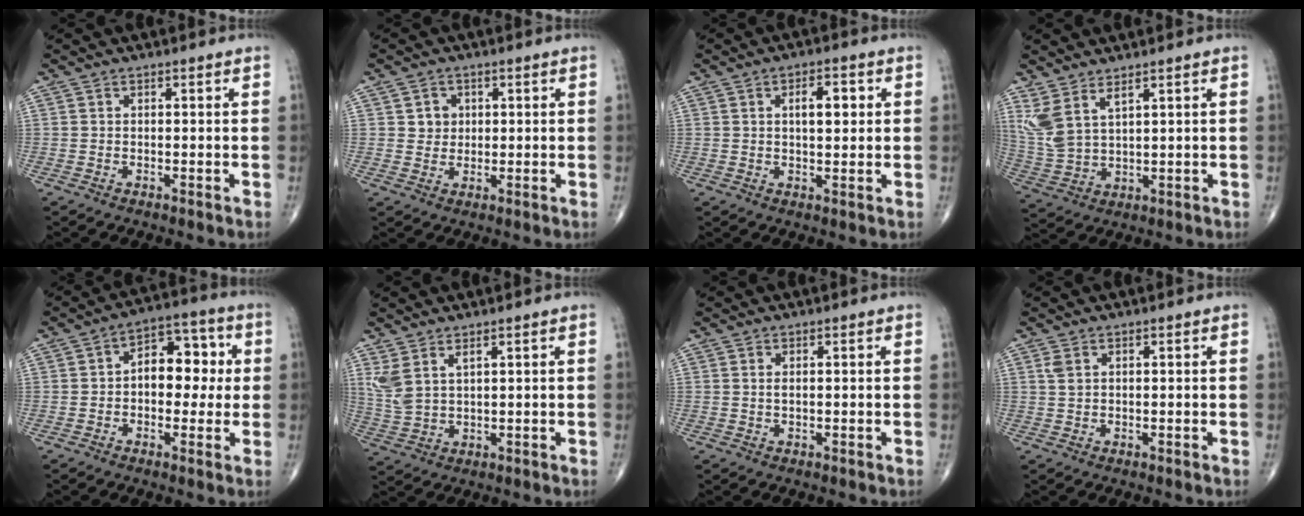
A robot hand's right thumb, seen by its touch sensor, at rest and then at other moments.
{"total": 3.4, "force": [0.9, 3.1, 1.1], "torque": [0.002, -0.001, 0.013]}
{"total": 5.4, "force": [1.3, 2.5, 4.6], "torque": [-0.058, 0.000, 0.019]}
{"total": 7.6, "force": [4.6, 2.9, 5.4], "torque": [-0.122, -0.022, 0.107]}
{"total": 10.6, "force": [0.7, 6.8, 8.1], "torque": [-0.075, 0.028, 0.003]}
{"total": 5.5, "force": [3.0, 2.3, 4.0], "torque": [-0.096, -0.013, 0.073]}
{"total": 0.9, "force": [0.3, 0.3, 0.7], "torque": [-0.015, 0.000, 0.007]}
{"total": 1.7, "force": [0.8, 0.9, 1.2], "torque": [-0.028, 0.007, 0.024]}